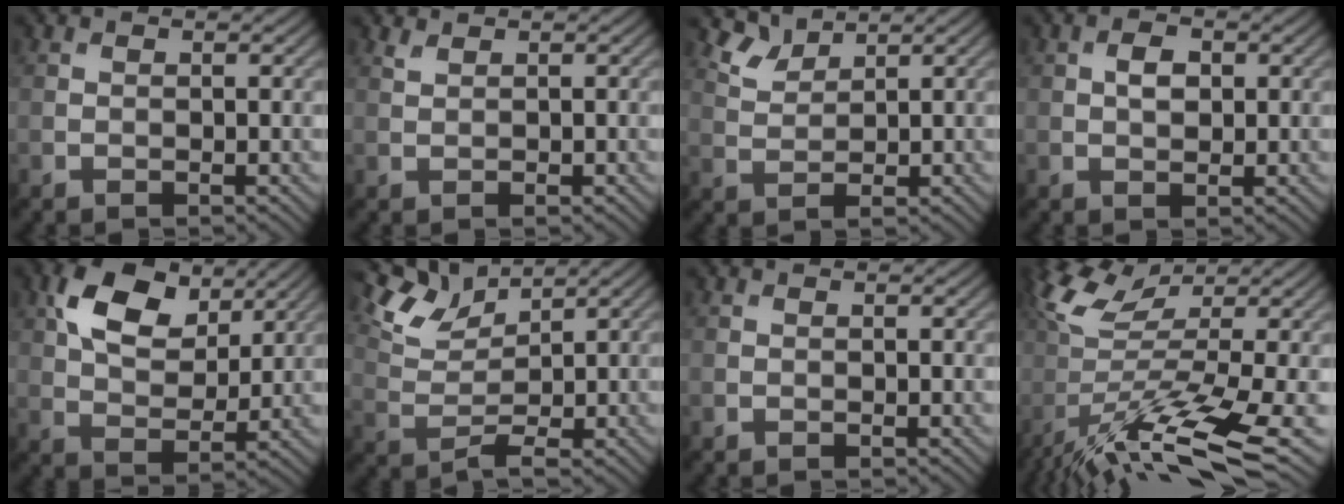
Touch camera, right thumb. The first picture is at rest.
{"total": 0.8, "force": [0.7, 0.3, 0.1], "torque": [-0.005, 0.000, 0.022]}
{"total": 2.7, "force": [2.5, 0.9, 0.6], "torque": [-0.021, -0.001, 0.064]}
{"total": 2.0, "force": [0.1, 1.5, 1.4], "torque": [-0.023, -0.001, 0.003]}
{"total": 10.2, "force": [4.8, 6.2, 6.6], "torque": [-0.127, 0.008, 0.090]}
{"total": 5.3, "force": [3.6, 2.2, 3.2], "torque": [-0.071, 0.004, 0.074]}
{"total": 0.0}
{"total": 13.0, "force": [-2.0, 4.2, 12.1], "torque": [-0.263, 0.007, -0.028]}